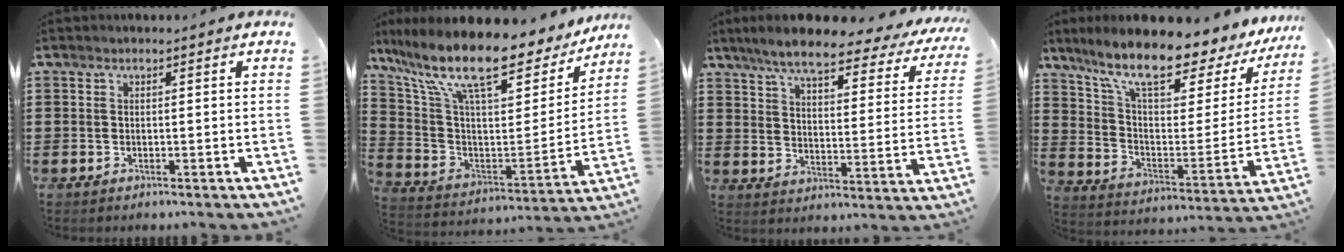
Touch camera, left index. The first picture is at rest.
{"total": 15.4, "force": [11.4, 3.6, 9.7], "torque": [-0.220, -0.075, 0.188]}
{"total": 7.7, "force": [6.4, 0.9, 4.1], "torque": [-0.100, -0.037, 0.106]}
{"total": 11.2, "force": [8.9, 2.4, 6.2], "torque": [-0.136, -0.062, 0.146]}